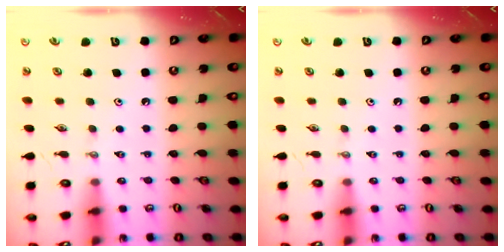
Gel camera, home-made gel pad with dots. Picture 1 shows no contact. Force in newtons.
{"total": 0.0}